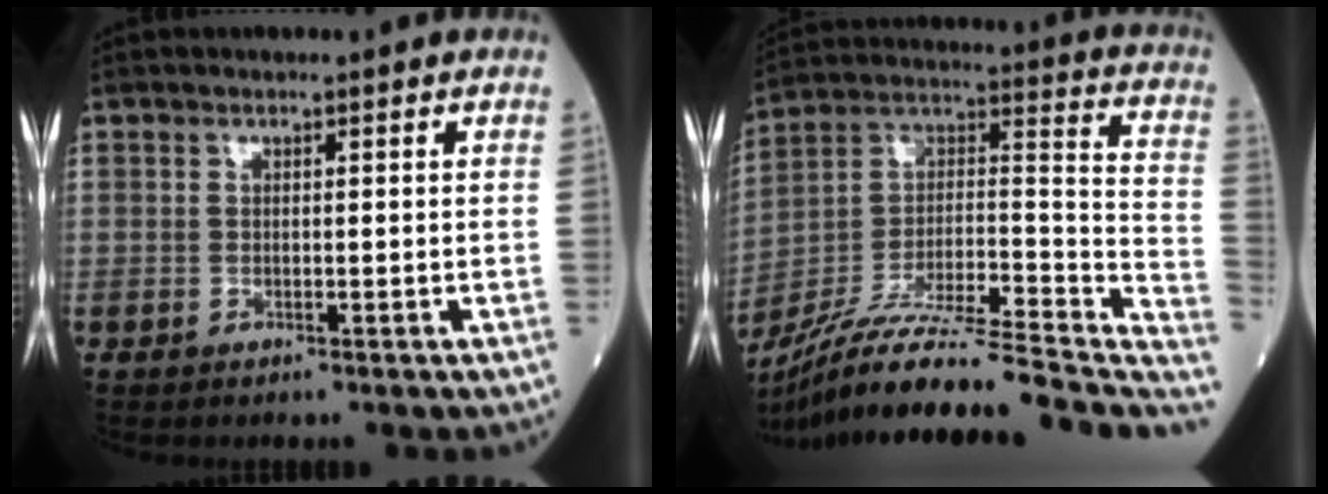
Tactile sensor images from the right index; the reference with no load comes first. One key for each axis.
{"total": 29.2, "fx": -24.3, "fy": 2.0, "fz": 16.1, "tx": -0.202, "ty": 0.000, "tz": -0.377}